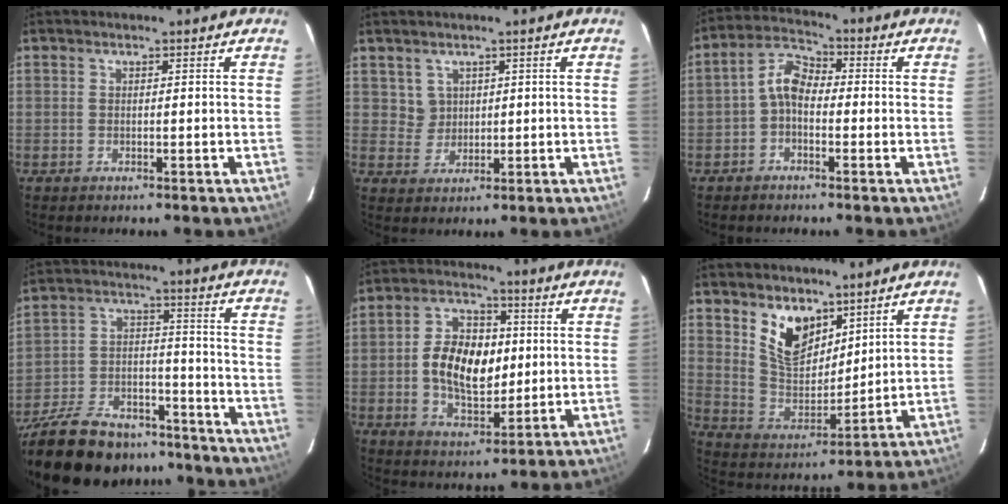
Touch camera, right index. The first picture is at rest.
{"total": 3.1, "force": [1.5, 2.7, 0.0], "torque": [0.006, 0.007, 0.030]}
{"total": 5.2, "force": [-1.4, 3.4, 3.7], "torque": [-0.073, 0.020, -0.033]}
{"total": 26.0, "force": [-21.1, 10.3, 11.2], "torque": [-0.238, 0.008, -0.311]}
{"total": 12.6, "force": [0.1, 7.8, 9.9], "torque": [-0.187, 0.018, 0.009]}
{"total": 10.4, "force": [6.3, 5.7, 6.0], "torque": [-0.111, 0.002, 0.133]}